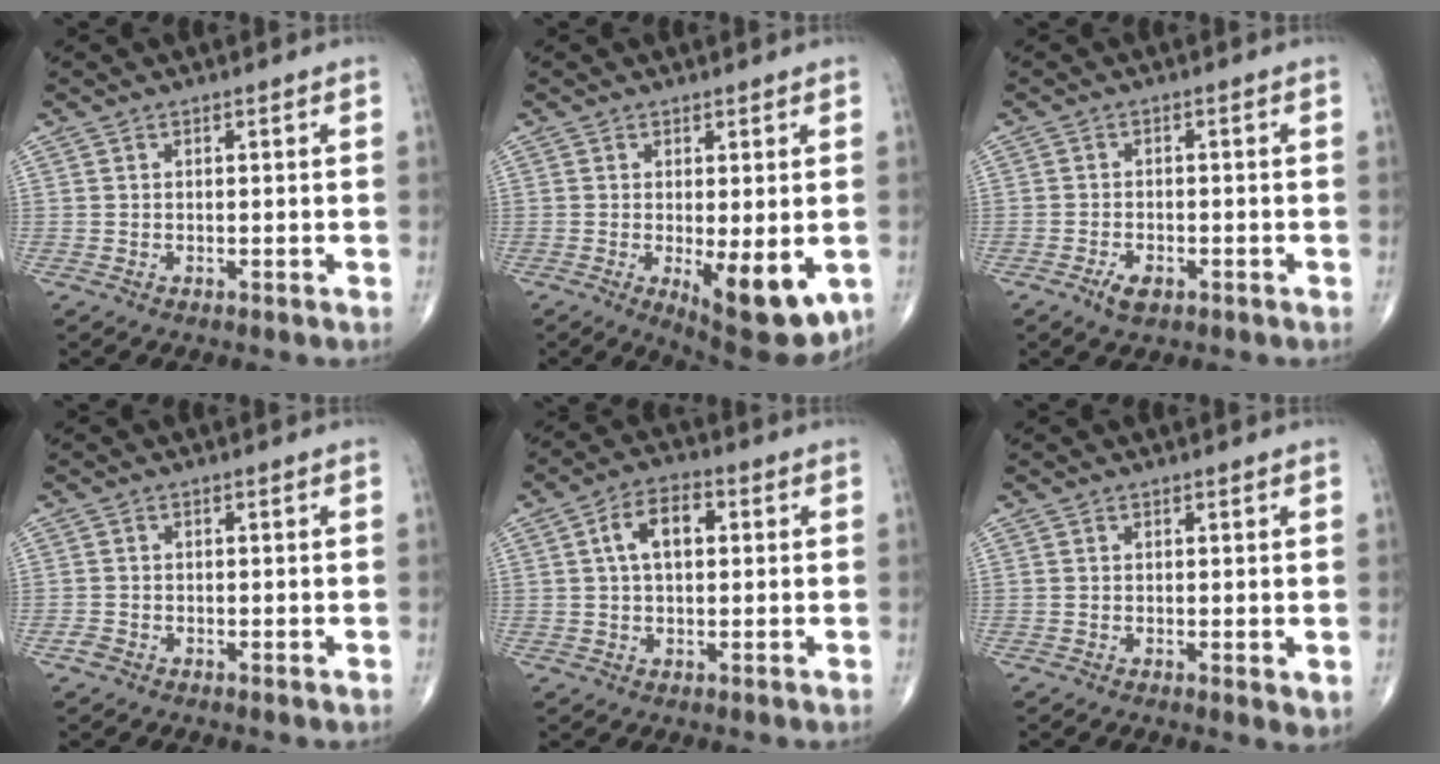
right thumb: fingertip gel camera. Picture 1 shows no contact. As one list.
[{"total": 11.4, "force": [-2.8, 4.2, 10.2], "torque": [-0.129, -0.024, -0.027]}, {"total": 3.1, "force": [-1.8, 1.6, 2.0], "torque": [-0.035, 0.002, -0.030]}, {"total": 1.3, "force": [-0.7, 0.8, 0.7], "torque": [-0.009, -0.001, -0.017]}, {"total": 7.5, "force": [1.5, 4.3, 5.9], "torque": [-0.095, 0.016, 0.022]}, {"total": 2.0, "force": [0.2, 0.7, 1.8], "torque": [-0.030, -0.010, 0.003]}]